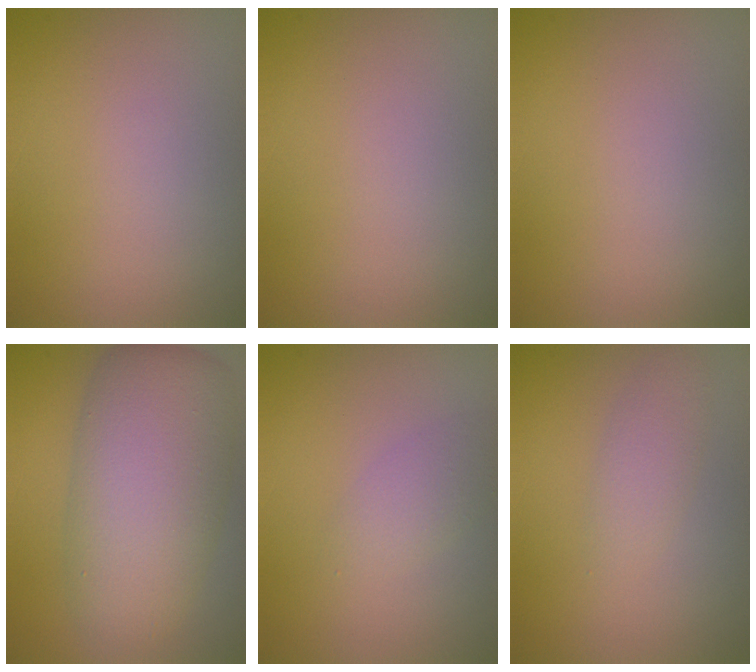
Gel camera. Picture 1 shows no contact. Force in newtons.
{"total": 0.0}
{"total": 0.0}
{"total": 8.7, "press": 8.7, "slide": 0.4}
{"total": 1.8, "press": 1.8, "slide": 0.0}
{"total": 1.7, "press": 1.7, "slide": 0.1}